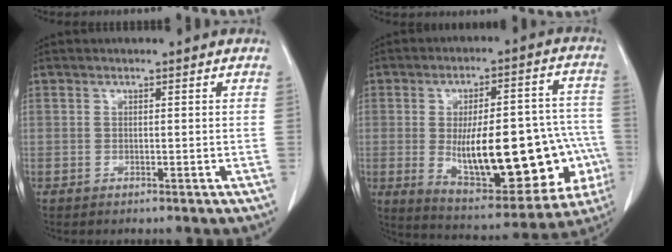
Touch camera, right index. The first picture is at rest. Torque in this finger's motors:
{"motor_torque": [1.43, -0.71, 1.06, 0.21]}